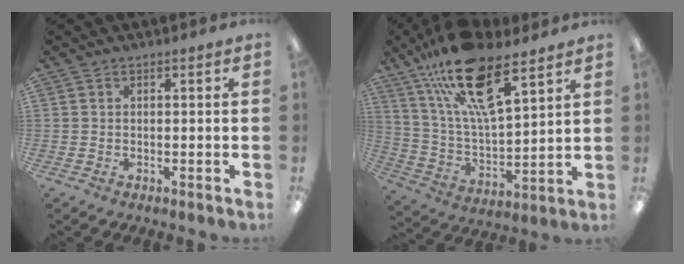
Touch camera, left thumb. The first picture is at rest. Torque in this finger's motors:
{"motor_torque": [0.92, 0.43, 2.20, -0.57, 0.33]}